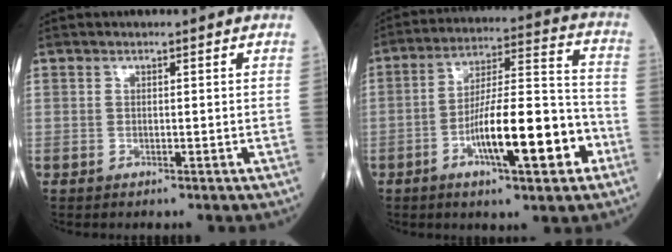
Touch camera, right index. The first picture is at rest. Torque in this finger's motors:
{"motor_torque": [1.29, -0.85, 0.43, 0.21]}